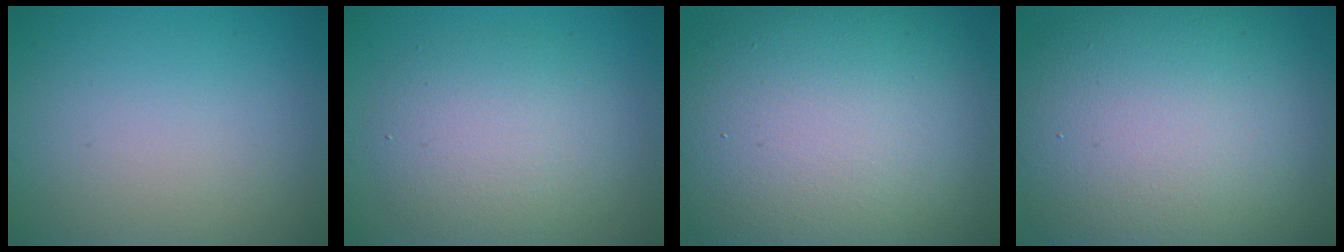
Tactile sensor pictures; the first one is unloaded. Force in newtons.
{"total": 4.8, "press": 4.8, "slide": 0.1}
{"total": 17.2, "press": 17.2, "slide": 1.0}
{"total": 15.3, "press": 15.3, "slide": 1.0}